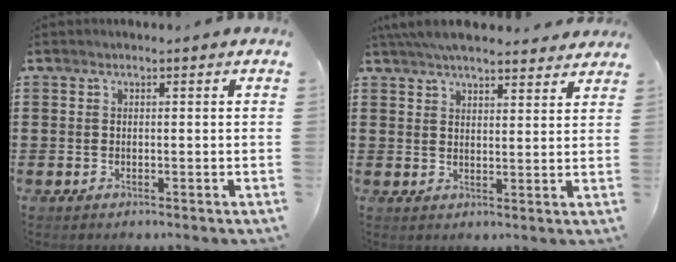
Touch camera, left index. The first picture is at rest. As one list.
[{"total": 5.8, "force": [5.3, 1.4, 1.8], "torque": [-0.050, -0.011, 0.102]}]